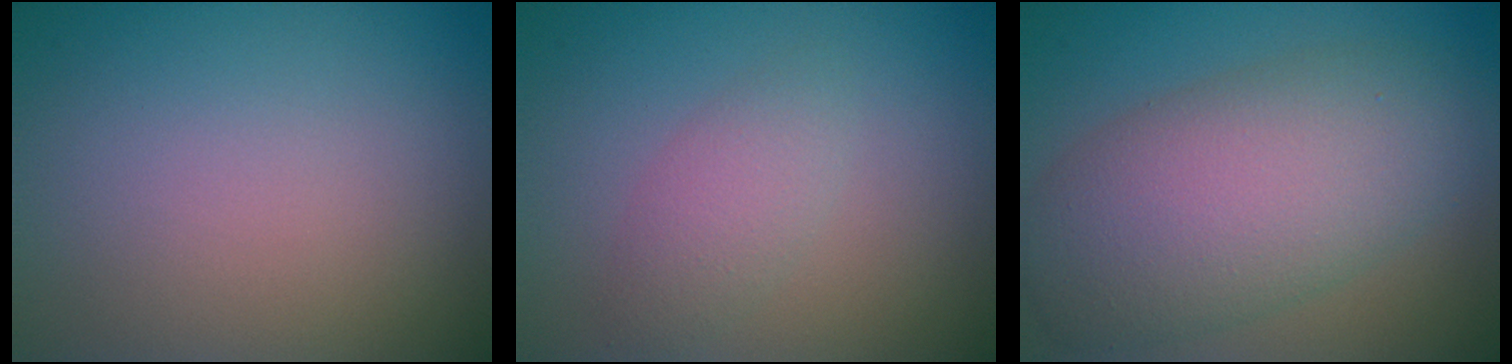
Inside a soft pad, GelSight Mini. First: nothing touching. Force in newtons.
{"total": 2.1, "press": 2.1, "slide": 0.1}
{"total": 8.9, "press": 8.9, "slide": 0.1}